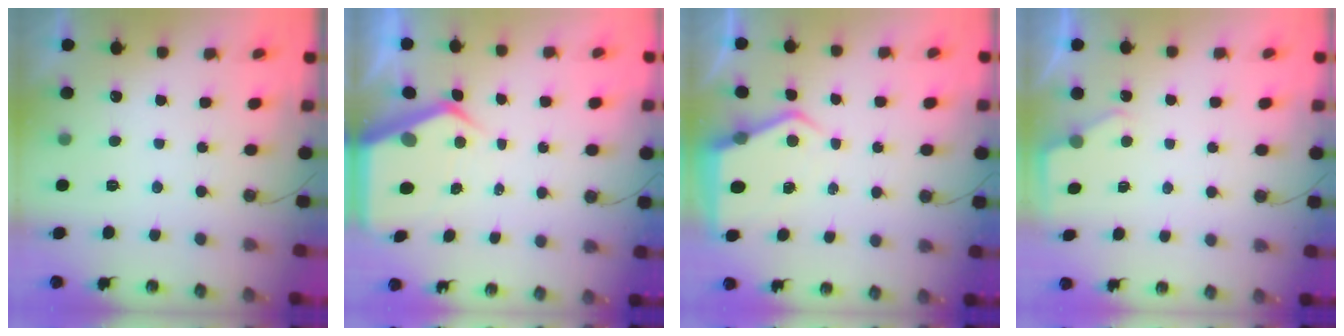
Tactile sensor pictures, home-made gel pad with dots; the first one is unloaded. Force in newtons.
{"total": 6.8, "press": 6.7, "slide": 0.6}
{"total": 7.1, "press": 7.1, "slide": 0.7}
{"total": 2.7, "press": 2.7, "slide": 0.4}